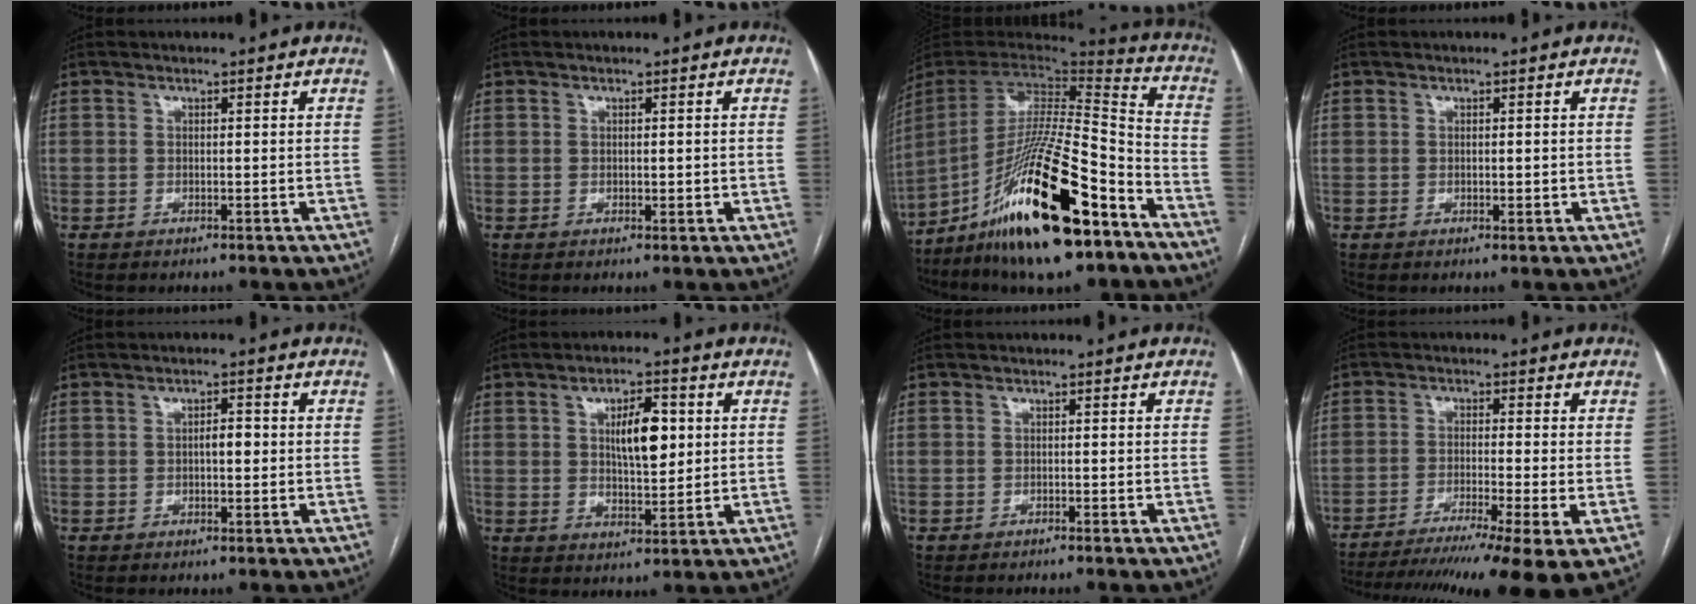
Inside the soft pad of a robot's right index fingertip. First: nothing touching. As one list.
[{"total": 0.8, "force": [0.0, 0.5, 0.6], "torque": [-0.005, -0.001, 0.002]}, {"total": 27.8, "force": [-16.0, 5.0, 22.1], "torque": [-0.413, -0.027, -0.278]}, {"total": 0.7, "force": [0.0, 0.4, 0.5], "torque": [-0.004, -0.001, 0.002]}, {"total": 2.2, "force": [-0.2, 0.9, 2.0], "torque": [-0.030, 0.005, -0.004]}, {"total": 7.6, "force": [1.8, 2.6, 6.9], "torque": [-0.116, 0.008, 0.034]}, {"total": 1.0, "force": [-0.9, -0.2, 0.5], "torque": [-0.011, 0.002, -0.013]}, {"total": 15.4, "force": [-11.2, -0.6, 10.6], "torque": [-0.142, -0.026, -0.176]}]